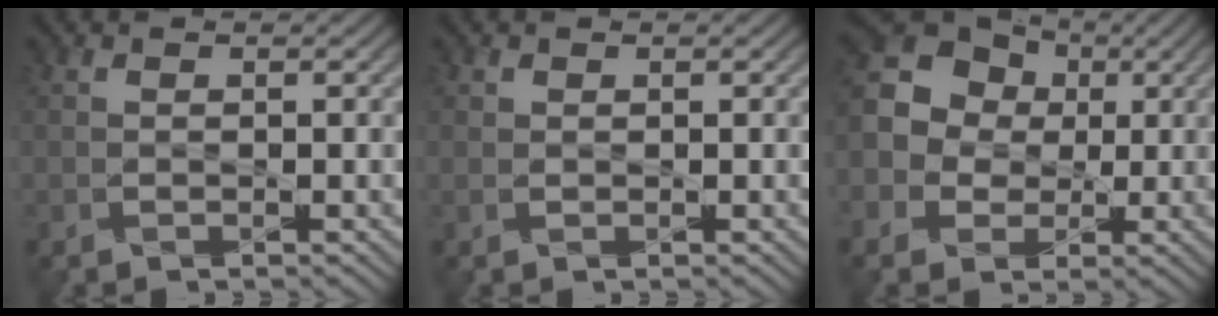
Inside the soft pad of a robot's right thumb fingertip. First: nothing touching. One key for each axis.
{"total": 0.5, "fx": 0.3, "fy": 0.4, "fz": 0.1, "tx": -0.004, "ty": -0.003, "tz": 0.008}
{"total": 15.0, "fx": 1.5, "fy": 13.6, "fz": 6.3, "tx": -0.188, "ty": 0.036, "tz": -0.013}